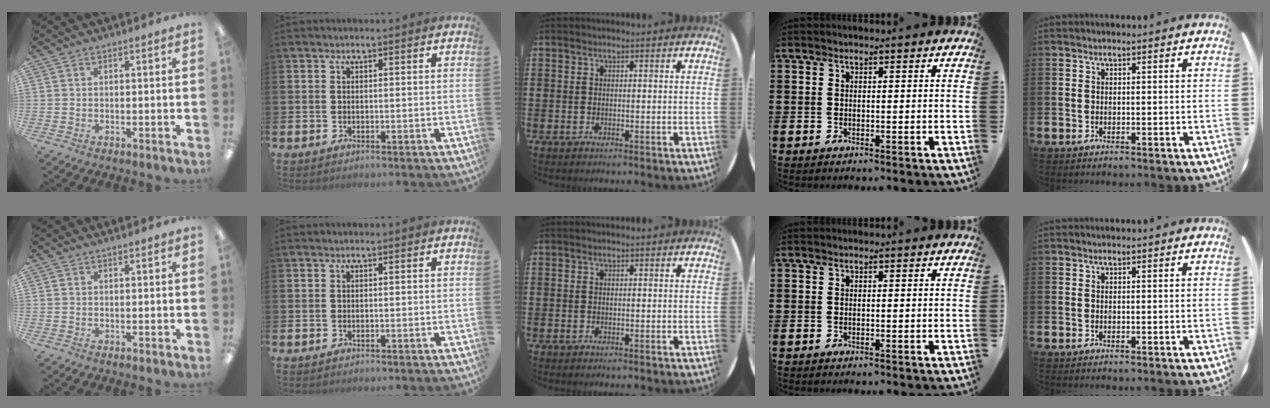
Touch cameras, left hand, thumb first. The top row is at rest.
{}